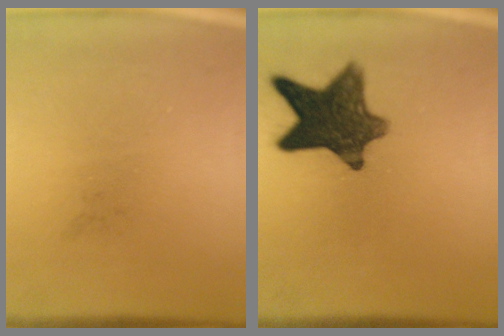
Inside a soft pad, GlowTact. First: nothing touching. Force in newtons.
{"total": 11.5}